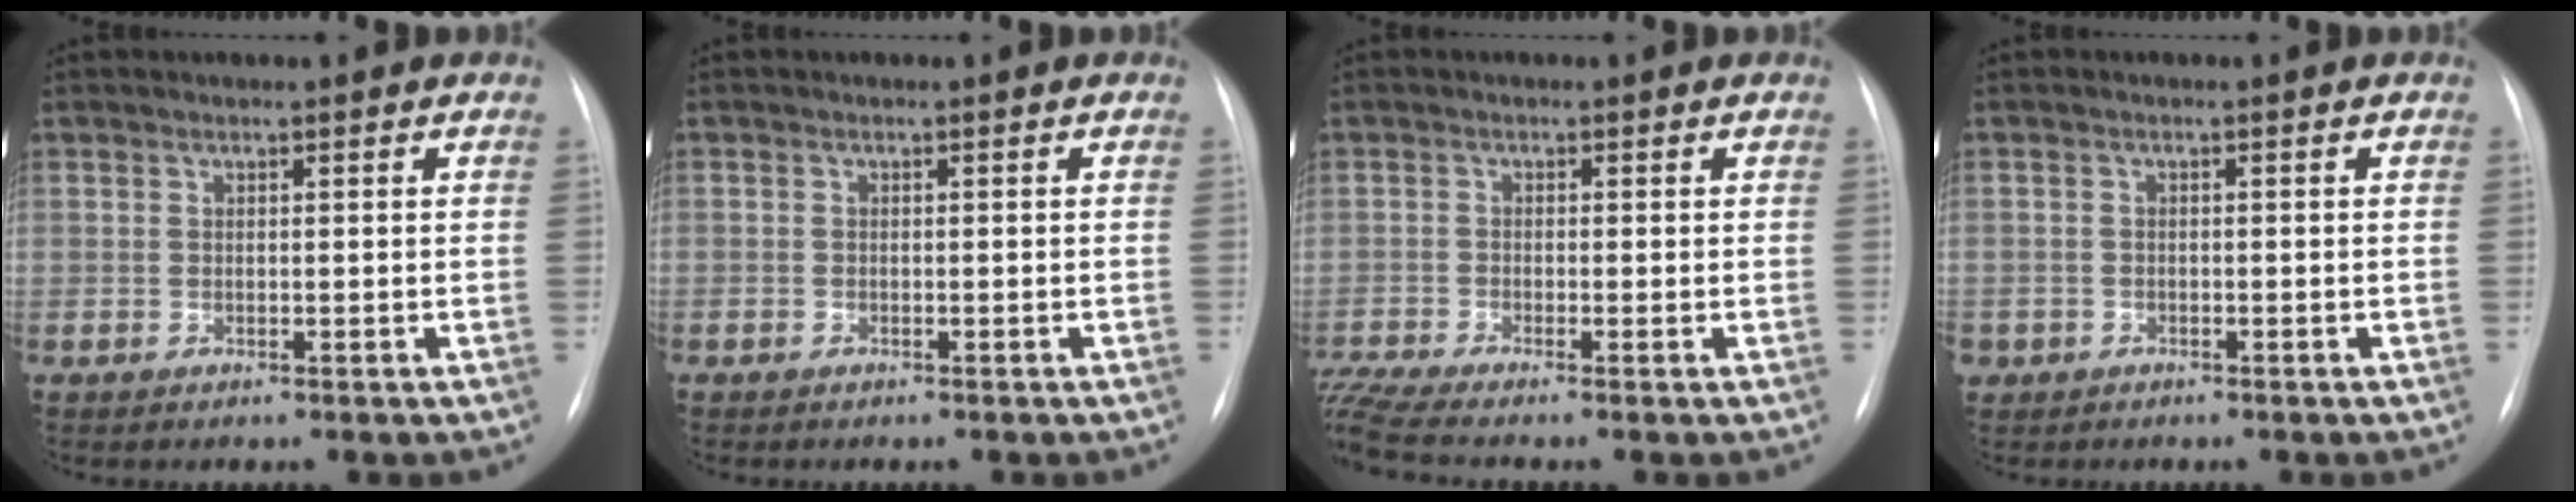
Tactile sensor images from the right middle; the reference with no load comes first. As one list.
[{"total": 0.8, "force": [-0.6, 0.6, 0.1], "torque": [-0.008, 0.004, -0.009]}, {"total": 5.1, "force": [-4.5, -1.1, 2.1], "torque": [-0.057, -0.010, -0.087]}, {"total": 2.2, "force": [-1.3, 1.8, 0.2], "torque": [-0.007, 0.004, -0.020]}]